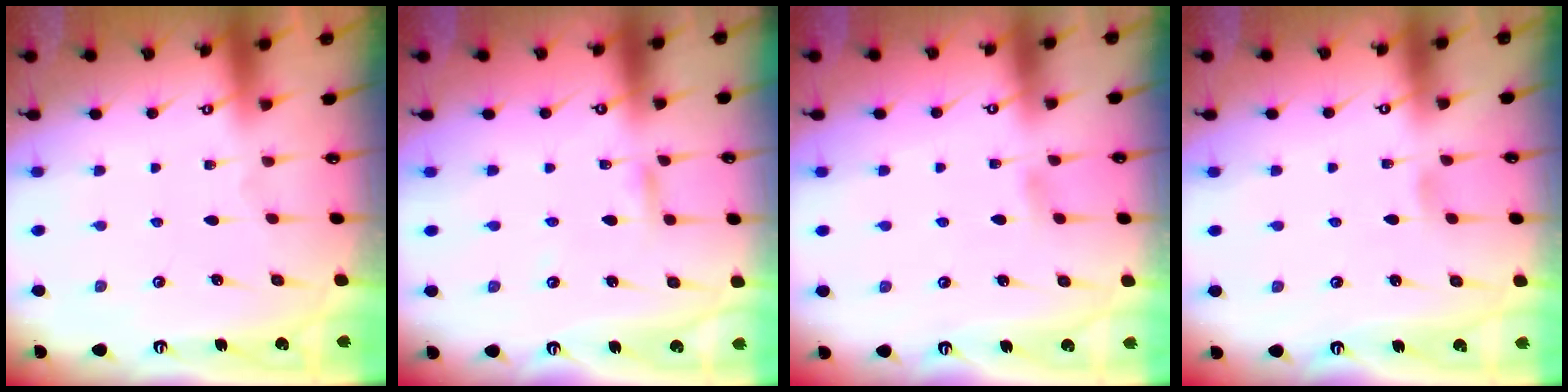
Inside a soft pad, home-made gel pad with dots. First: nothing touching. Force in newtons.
{"total": 3.6, "press": 3.6, "slide": 0.2}
{"total": 2.8, "press": 2.8, "slide": 0.3}
{"total": 3.4, "press": 3.4, "slide": 0.4}